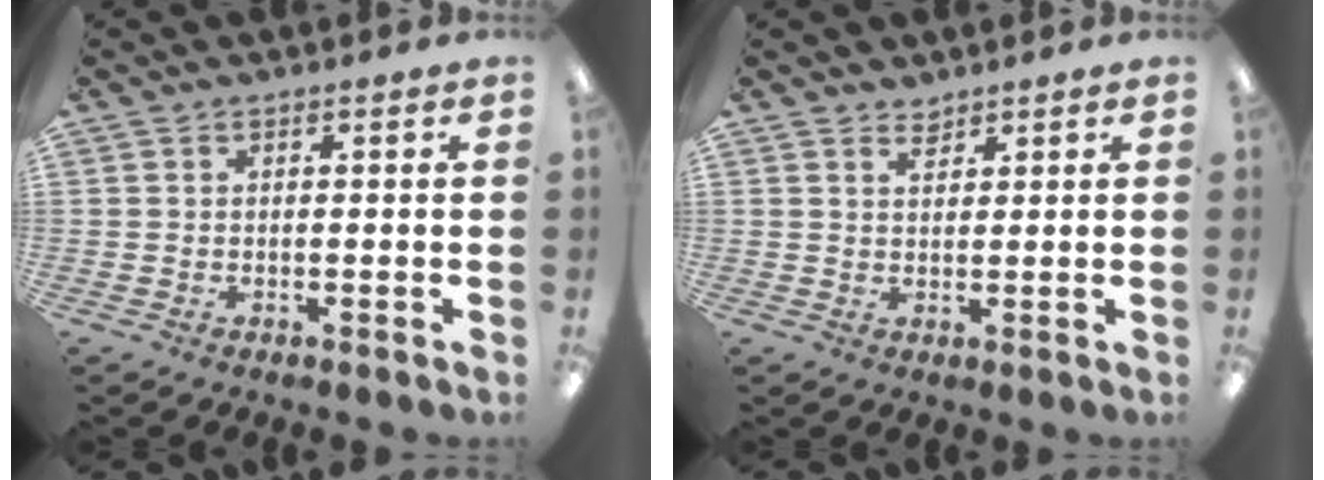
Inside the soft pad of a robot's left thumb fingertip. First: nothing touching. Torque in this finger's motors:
{"motor_torque": [0.07, -0.07, 0.02, 0.02, -0.07]}